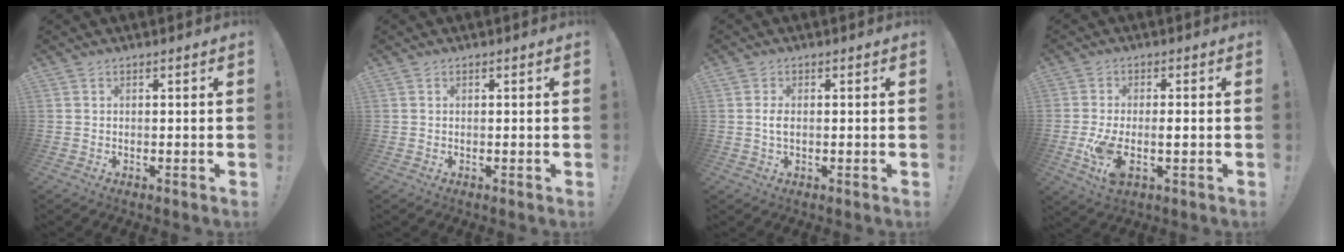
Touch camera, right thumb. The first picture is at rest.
{"total": 0.0}
{"total": 2.2, "force": [0.0, 1.2, 1.9], "torque": [-0.042, 0.001, -0.004]}
{"total": 7.2, "force": [-1.8, 3.1, 6.2], "torque": [-0.140, -0.008, -0.034]}